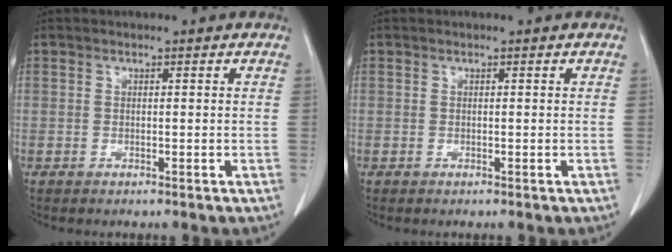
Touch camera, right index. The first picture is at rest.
{"total": 0.0}